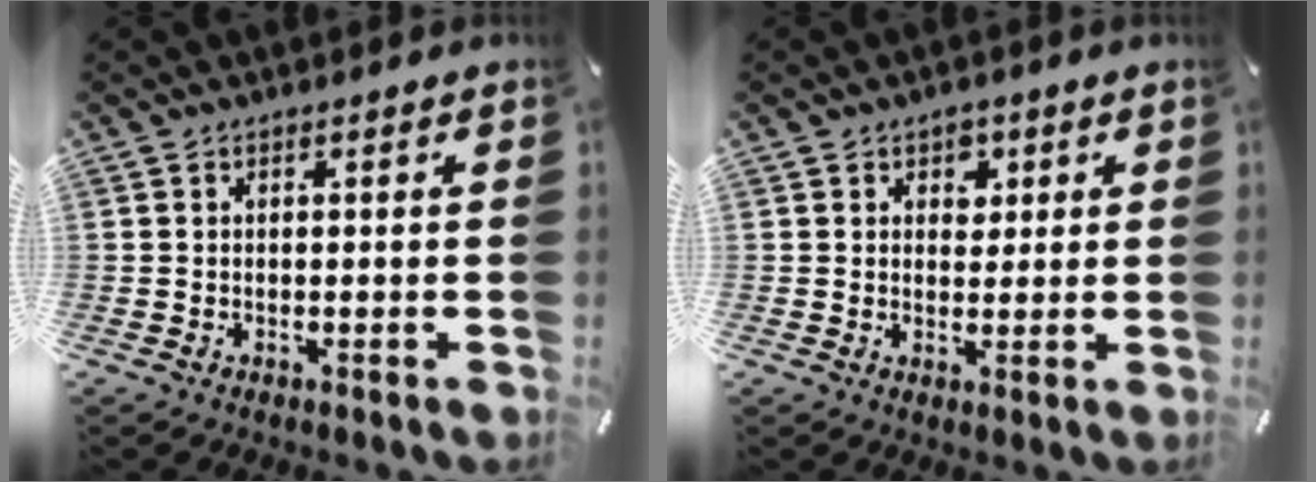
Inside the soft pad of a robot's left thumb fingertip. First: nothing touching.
{"total": 3.7, "force": [1.5, 3.0, 1.6], "torque": [0.001, -0.008, 0.016]}